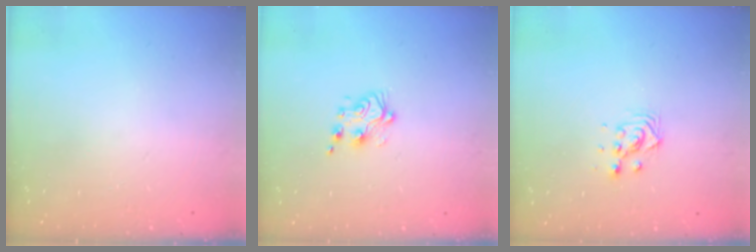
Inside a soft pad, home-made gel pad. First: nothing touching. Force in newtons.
{"total": 5.9, "press": 5.9, "slide": 0.5}
{"total": 4.5, "press": 4.5, "slide": 0.2}